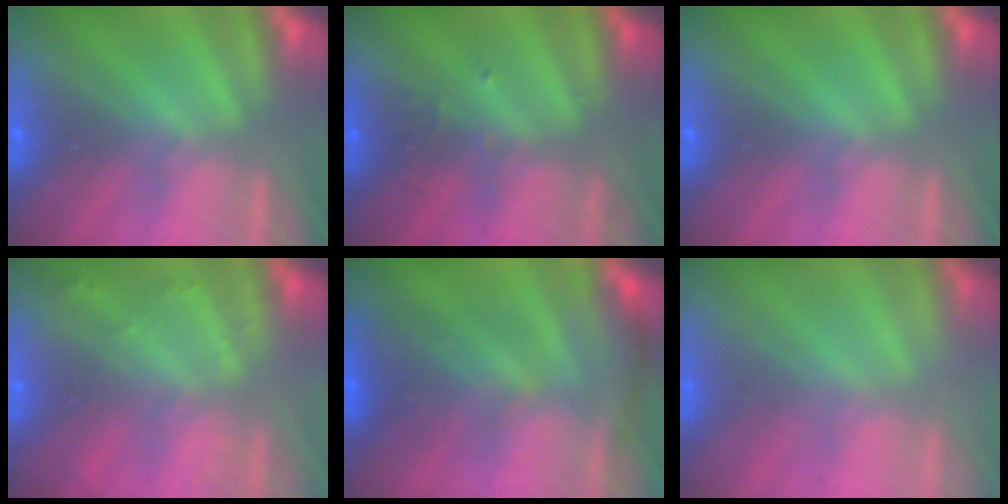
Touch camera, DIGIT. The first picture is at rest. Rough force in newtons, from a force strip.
{"total": 2.4}
{"total": 0.0}
{"total": 2.1}
{"total": 2.7}
{"total": 2.5}